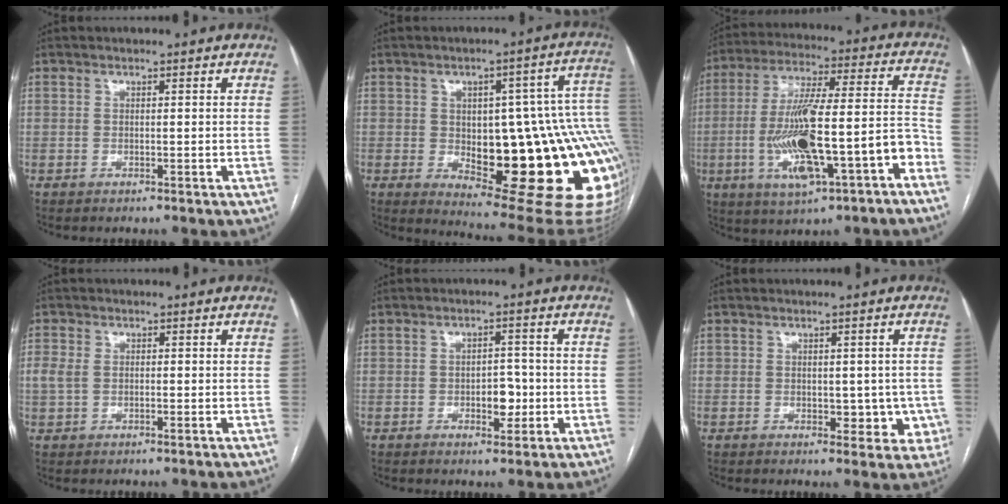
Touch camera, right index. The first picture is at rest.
{"total": 26.7, "force": [-3.2, 9.1, 24.9], "torque": [-0.219, 0.023, -0.018]}
{"total": 18.8, "force": [-6.6, 3.7, 17.2], "torque": [-0.312, 0.013, -0.098]}
{"total": 2.8, "force": [0.2, 1.9, 2.1], "torque": [-0.059, 0.005, 0.006]}
{"total": 4.0, "force": [-0.9, 2.2, 3.2], "torque": [-0.039, 0.007, -0.008]}
{"total": 5.3, "force": [-0.4, 3.7, 3.8], "torque": [-0.023, 0.011, 0.004]}